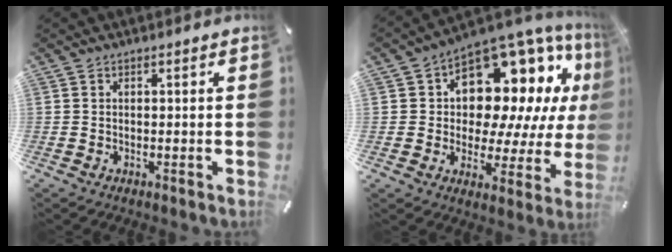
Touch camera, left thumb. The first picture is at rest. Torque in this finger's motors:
{"motor_torque": [2.30, 2.71, 1.71, -1.06, 0.15]}